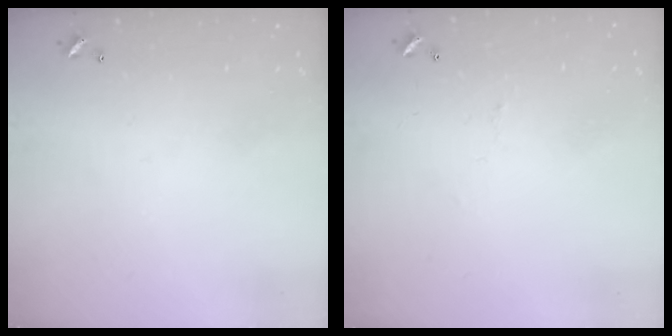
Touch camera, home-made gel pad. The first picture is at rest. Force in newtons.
{"total": 1.6, "press": 1.5, "slide": 0.5}